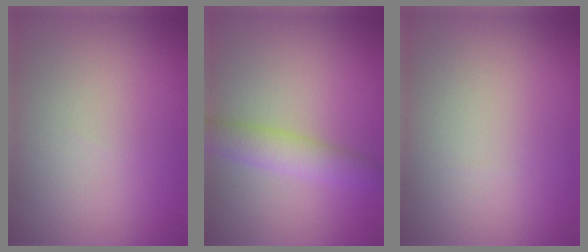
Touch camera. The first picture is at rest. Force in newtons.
{"total": 3.3, "press": 3.3, "slide": 0.0}
{"total": 0.0}